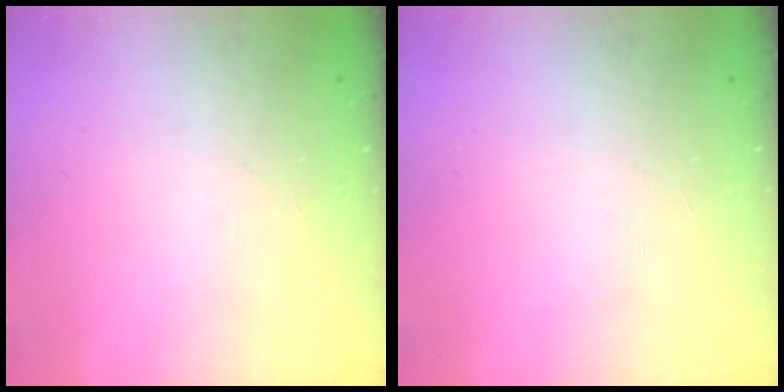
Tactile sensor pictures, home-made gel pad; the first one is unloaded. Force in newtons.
{"total": 0.0}